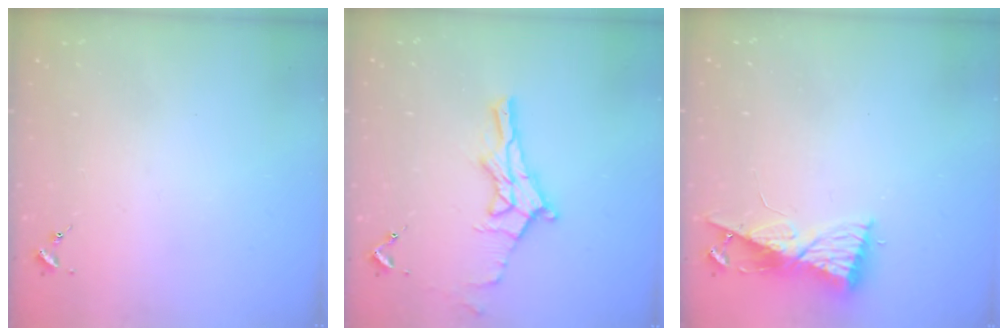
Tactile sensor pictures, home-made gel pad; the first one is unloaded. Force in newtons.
{"total": 12.5, "press": 12.4, "slide": 0.8}
{"total": 8.5, "press": 8.5, "slide": 0.8}